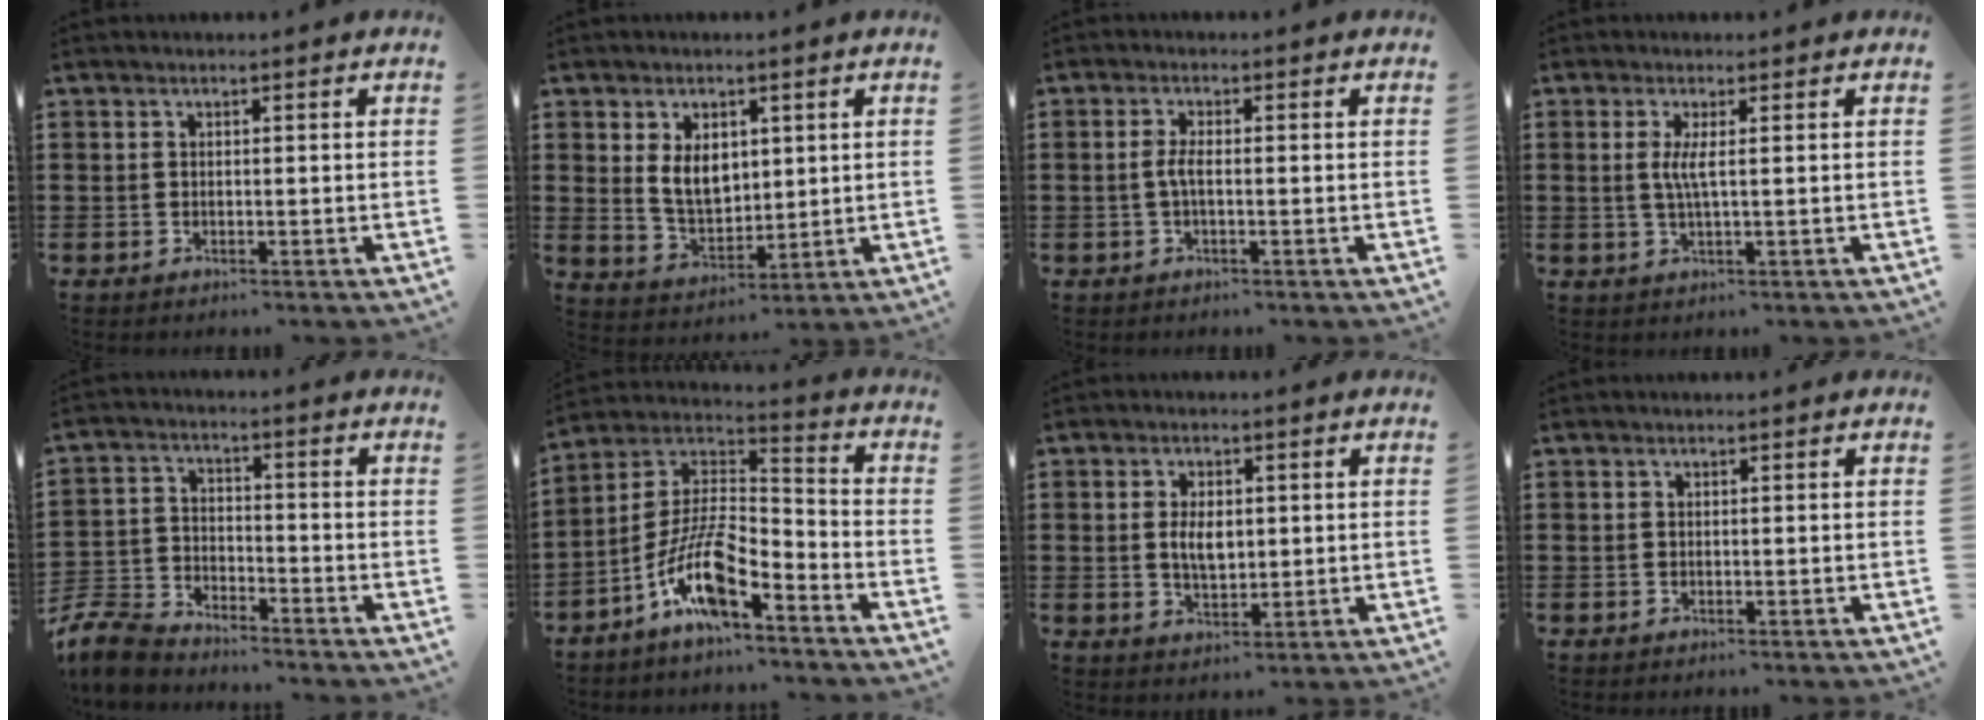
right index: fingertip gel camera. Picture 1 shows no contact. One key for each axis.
{"total": 6.3, "fx": 1.8, "fy": 4.1, "fz": 4.3, "tx": -0.080, "ty": 0.003, "tz": 0.032}
{"total": 2.4, "fx": -0.4, "fy": 0.3, "fz": 2.3, "tx": -0.059, "ty": -0.007, "tz": -0.012}
{"total": 2.9, "fx": 0.4, "fy": -0.2, "fz": 2.8, "tx": -0.057, "ty": -0.008, "tz": 0.006}
{"total": 6.9, "fx": -6.6, "fy": 1.5, "fz": 1.5, "tx": -0.053, "ty": 0.007, "tz": -0.134}
{"total": 10.4, "fx": -6.5, "fy": 3.2, "fz": 7.5, "tx": -0.177, "ty": -0.010, "tz": -0.132}
{"total": 5.2, "fx": 0.6, "fy": 1.9, "fz": 4.8, "tx": -0.102, "ty": 0.000, "tz": 0.008}
{"total": 0.0}